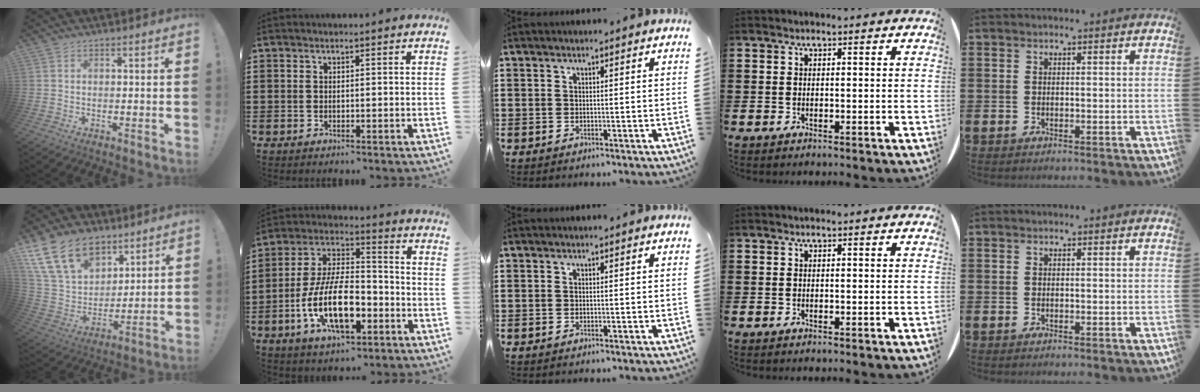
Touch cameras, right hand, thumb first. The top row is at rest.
{"thumb": {"total": 20.4, "force": [11.7, 13.4, 10.0], "torque": [-0.191, -0.059, 0.234]}, "index": {"total": 14.3, "force": [-5.2, 6.3, 11.7], "torque": [-0.260, 0.001, -0.101]}}